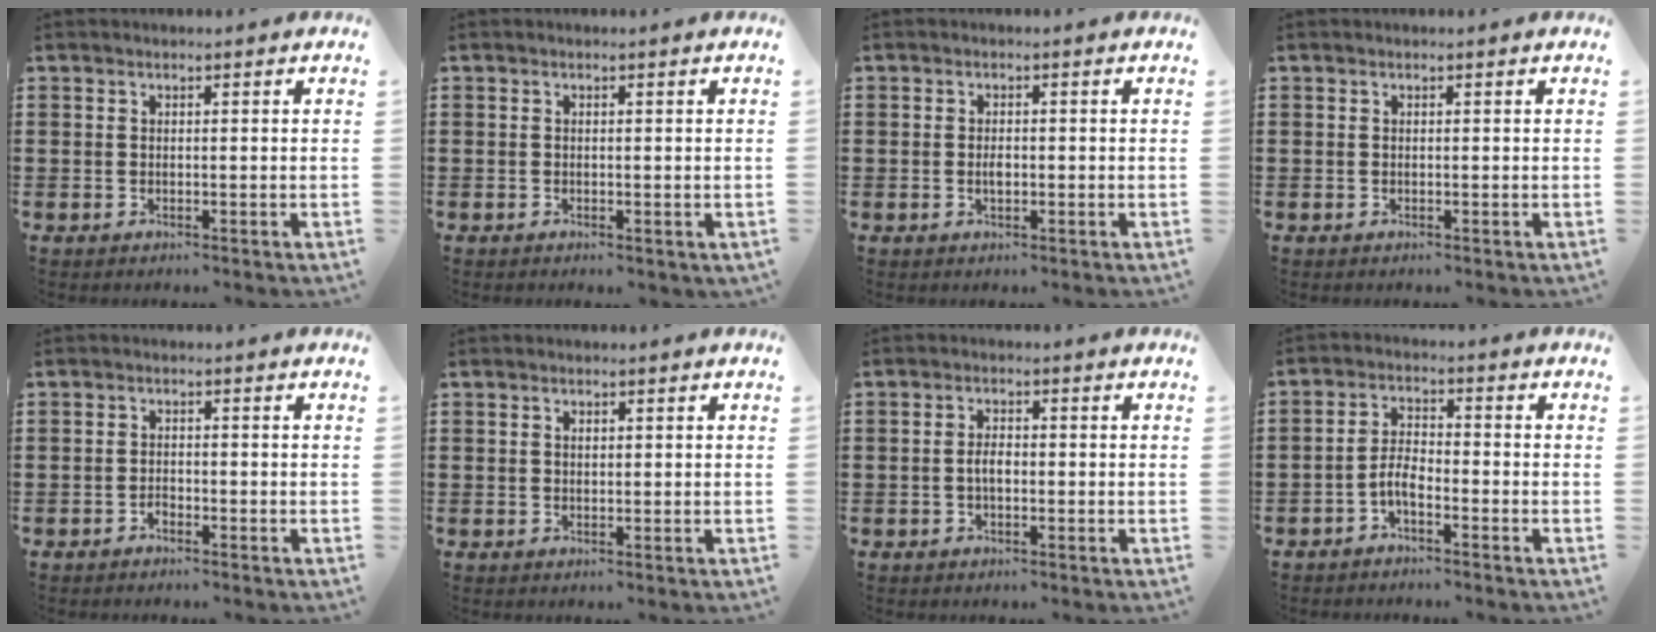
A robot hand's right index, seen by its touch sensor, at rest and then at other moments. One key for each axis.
{"total": 0.0}
{"total": 1.7, "fx": -0.3, "fy": 0.8, "fz": 1.4, "tx": -0.027, "ty": 0.002, "tz": -0.005}
{"total": 0.0}
{"total": 1.2, "fx": -1.0, "fy": 0.5, "fz": 0.4, "tx": -0.011, "ty": -0.001, "tz": -0.020}
{"total": 0.9, "fx": 0.3, "fy": 0.5, "fz": 0.7, "tx": -0.015, "ty": 0.004, "tz": 0.005}
{"total": 2.4, "fx": -0.5, "fy": 1.0, "fz": 2.1, "tx": -0.048, "ty": 0.000, "tz": -0.012}
{"total": 3.7, "fx": -2.2, "fy": 1.3, "fz": 2.7, "tx": -0.070, "ty": 0.003, "tz": -0.048}